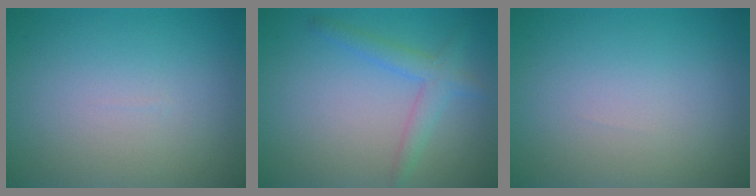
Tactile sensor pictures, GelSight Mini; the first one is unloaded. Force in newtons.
{"total": 2.5, "press": 2.5, "slide": 0.1}
{"total": 0.0}